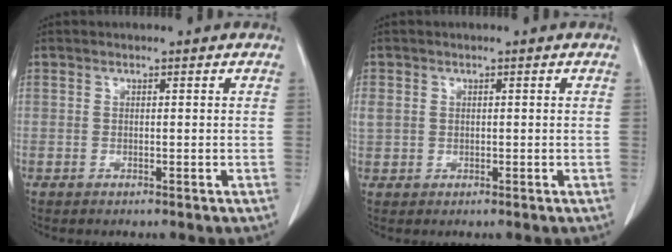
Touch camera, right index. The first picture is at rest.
{"total": 3.0, "force": [0.5, 2.7, 1.3], "torque": [-0.048, 0.016, 0.017]}